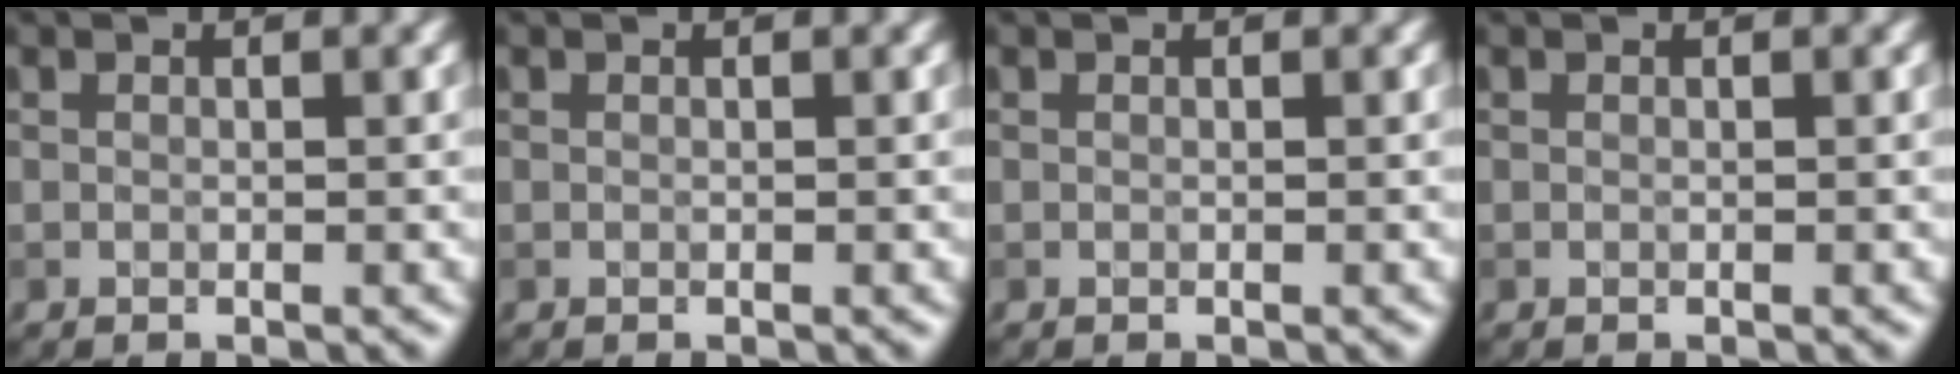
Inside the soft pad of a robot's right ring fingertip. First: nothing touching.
{"total": 0.0}
{"total": 0.0}
{"total": 0.0}